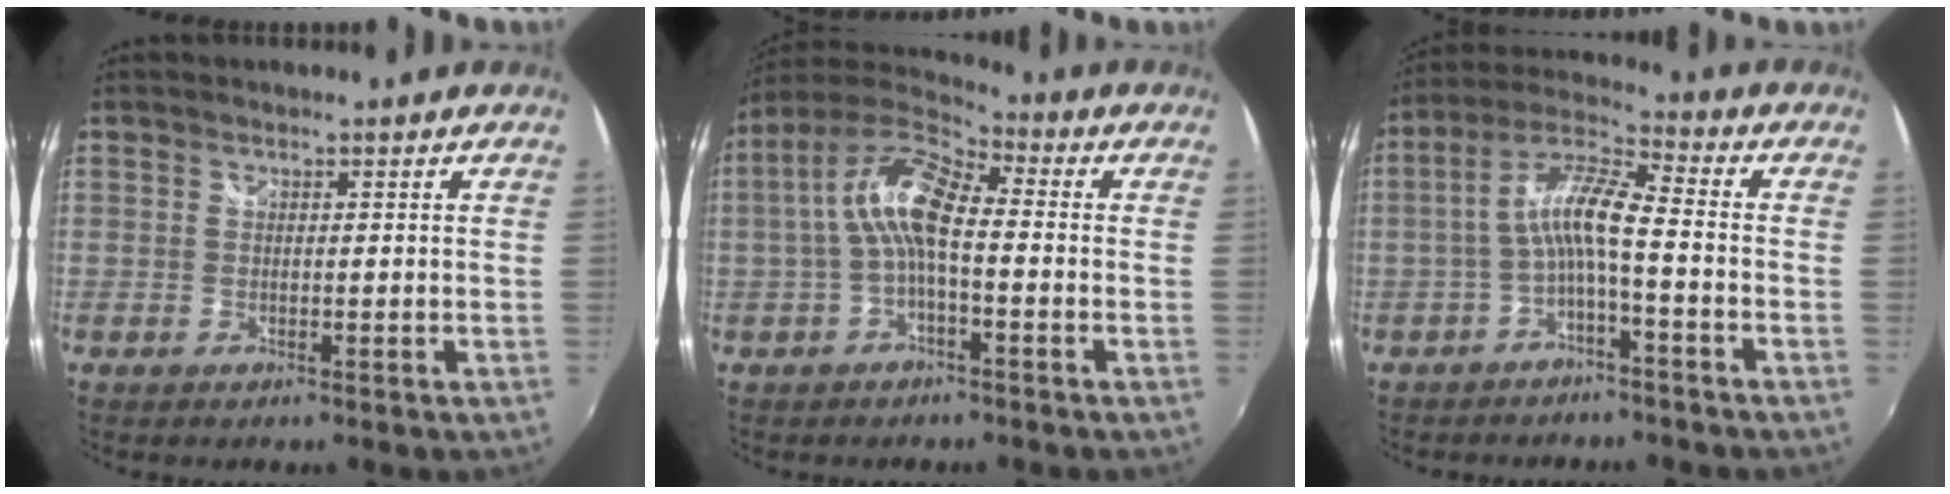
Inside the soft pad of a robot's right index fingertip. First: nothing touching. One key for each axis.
{"total": 10.1, "fx": -0.7, "fy": 3.6, "fz": 9.4, "tx": -0.197, "ty": 0.023, "tz": -0.017}
{"total": 8.0, "fx": -2.5, "fy": 1.2, "fz": 7.5, "tx": -0.174, "ty": 0.019, "tz": -0.046}